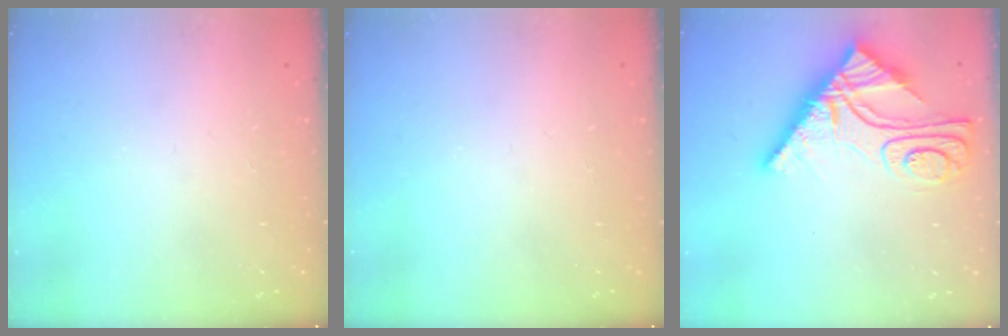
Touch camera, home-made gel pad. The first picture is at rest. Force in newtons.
{"total": 0.0}
{"total": 13.8, "press": 13.7, "slide": 1.7}